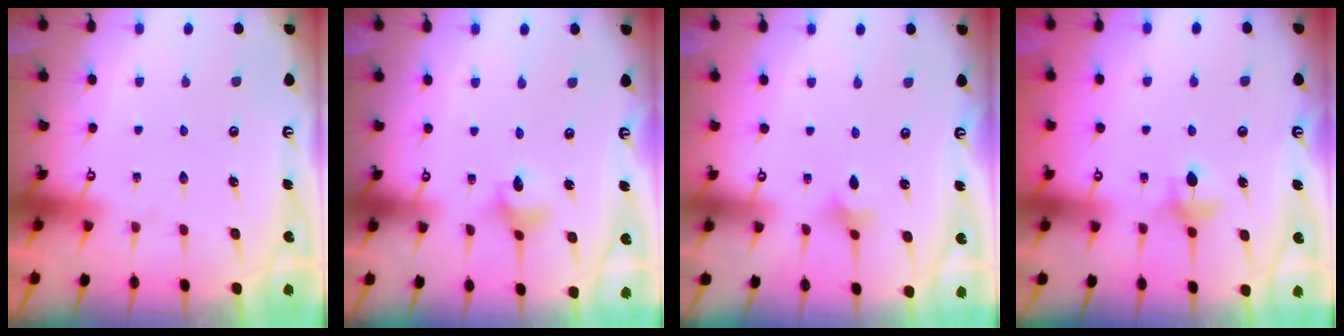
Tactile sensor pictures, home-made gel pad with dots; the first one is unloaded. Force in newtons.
{"total": 4.2, "press": 4.2, "slide": 0.4}
{"total": 2.0, "press": 2.0, "slide": 0.4}
{"total": 5.9, "press": 5.9, "slide": 0.5}